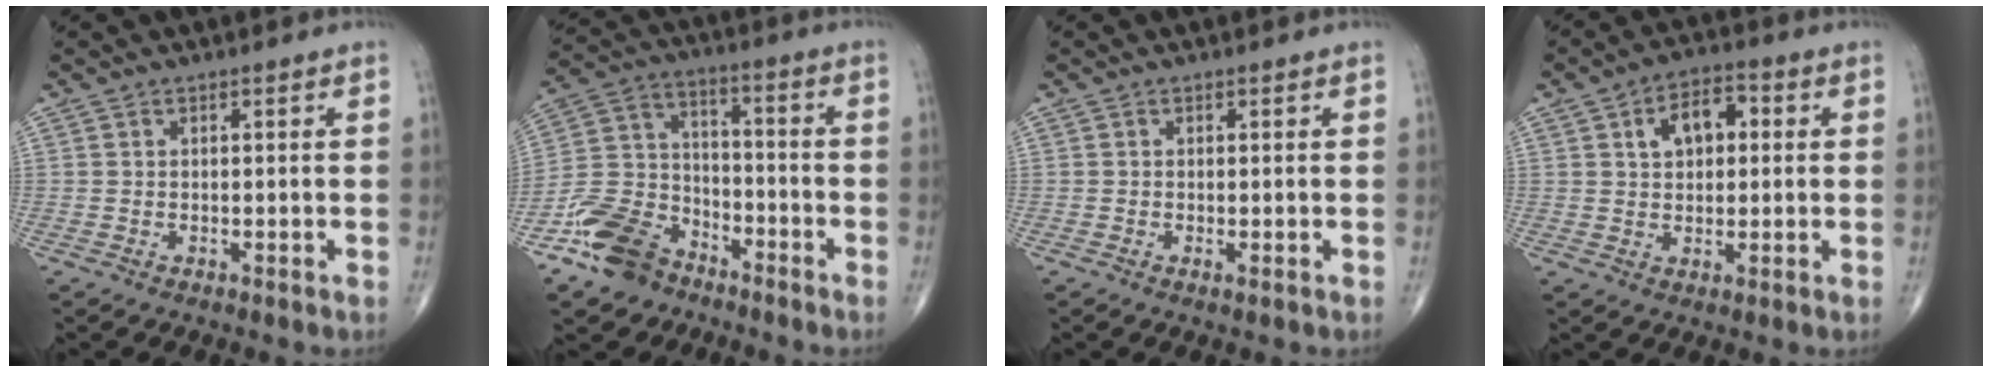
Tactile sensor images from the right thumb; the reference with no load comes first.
{"total": 12.7, "force": [-8.7, 8.0, 4.7], "torque": [-0.073, 0.063, -0.173]}
{"total": 0.6, "force": [-0.2, 0.1, 0.6], "torque": [-0.012, -0.003, -0.005]}
{"total": 8.0, "force": [2.0, 5.0, 5.9], "torque": [-0.075, 0.012, 0.026]}